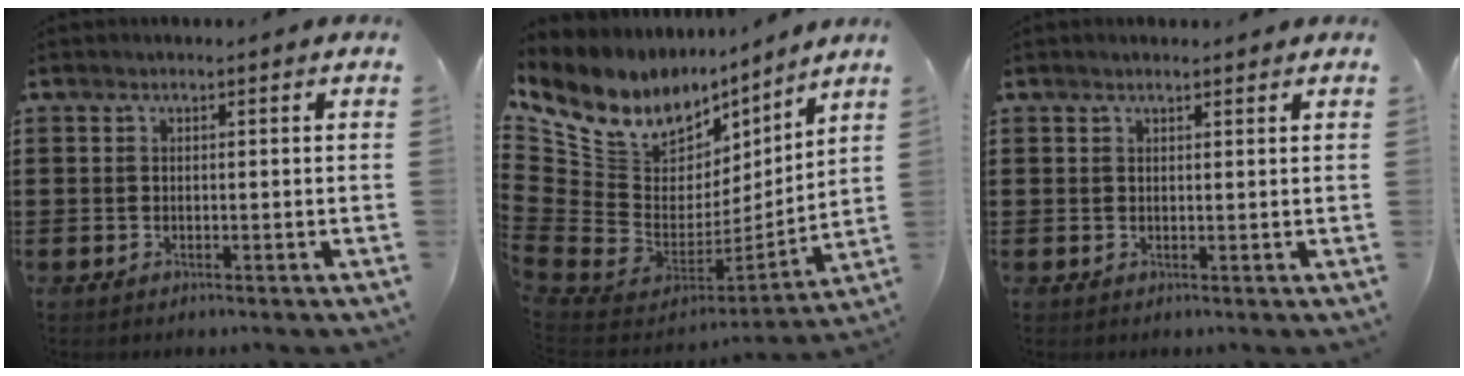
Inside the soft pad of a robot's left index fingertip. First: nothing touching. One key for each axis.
{"total": 11.1, "fx": 6.9, "fy": 7.4, "fz": 4.4, "tx": -0.125, "ty": -0.068, "tz": 0.123}
{"total": 1.1, "fx": 1.0, "fy": 0.1, "fz": 0.4, "tx": -0.007, "ty": 0.001, "tz": 0.018}